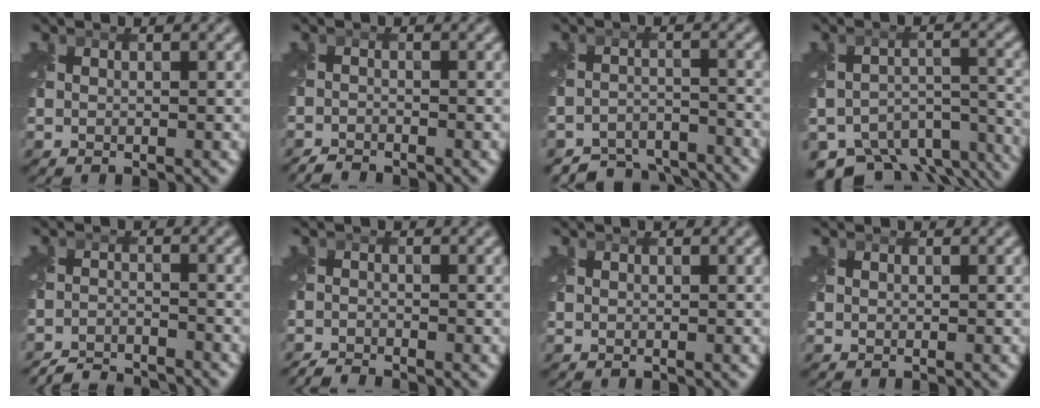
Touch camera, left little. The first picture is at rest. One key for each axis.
{"total": 1.6, "fx": -1.6, "fy": 0.1, "fz": 0.1, "tx": -0.001, "ty": -0.006, "tz": -0.038}
{"total": 5.7, "fx": -5.4, "fy": 1.6, "fz": 0.7, "tx": -0.009, "ty": -0.019, "tz": -0.089}
{"total": 12.0, "fx": -10.2, "fy": 5.1, "fz": 3.7, "tx": -0.050, "ty": -0.017, "tz": -0.130}
{"total": 4.4, "fx": -4.3, "fy": 0.5, "fz": 0.6, "tx": -0.011, "ty": -0.008, "tz": -0.082}
{"total": 1.9, "fx": -1.9, "fy": 0.0, "fz": 0.3, "tx": -0.008, "ty": -0.006, "tz": -0.045}
{"total": 0.0}
{"total": 0.0}